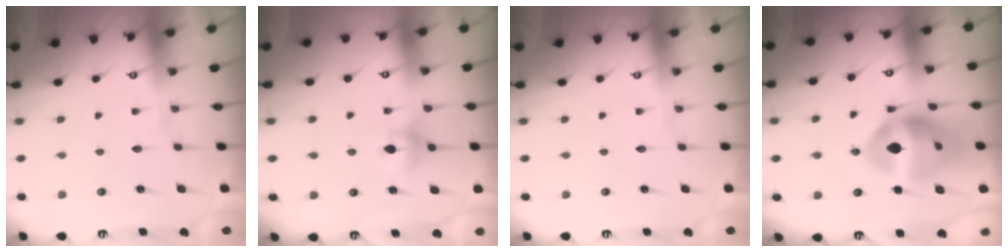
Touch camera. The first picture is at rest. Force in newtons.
{"total": 5.9, "press": 5.9, "slide": 0.5}
{"total": 0.0}
{"total": 15.6, "press": 14.5, "slide": 5.7}